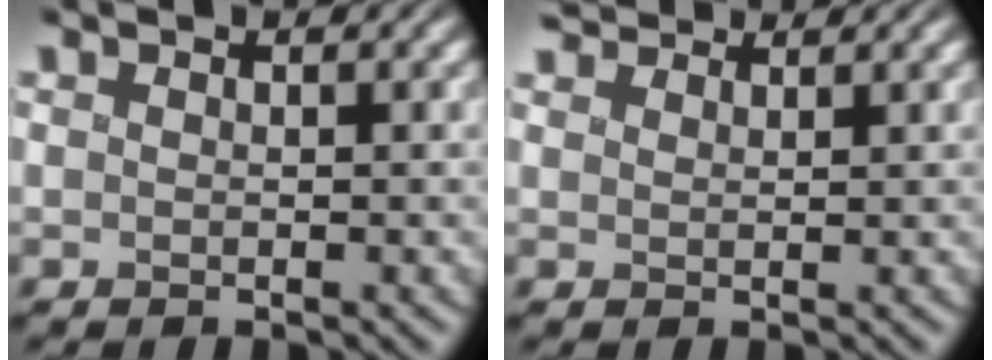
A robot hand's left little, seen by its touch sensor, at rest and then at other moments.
{"total": 4.5, "force": [3.9, 1.5, 1.6], "torque": [-0.032, 0.017, 0.046]}